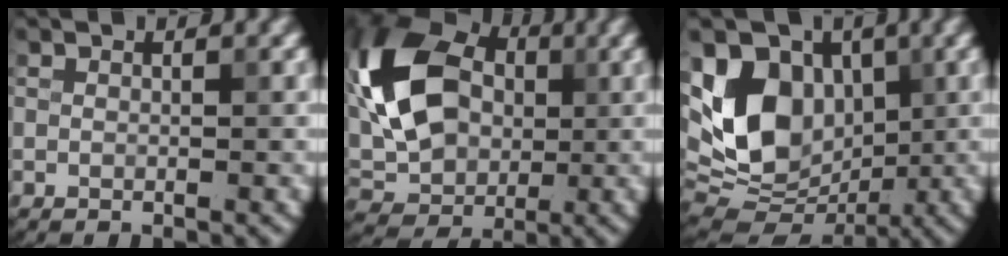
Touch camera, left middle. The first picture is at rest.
{"total": 13.2, "force": [2.0, 9.3, 9.1], "torque": [-0.207, 0.023, 0.023]}
{"total": 10.7, "force": [1.0, 7.9, 7.2], "torque": [-0.137, 0.000, 0.012]}